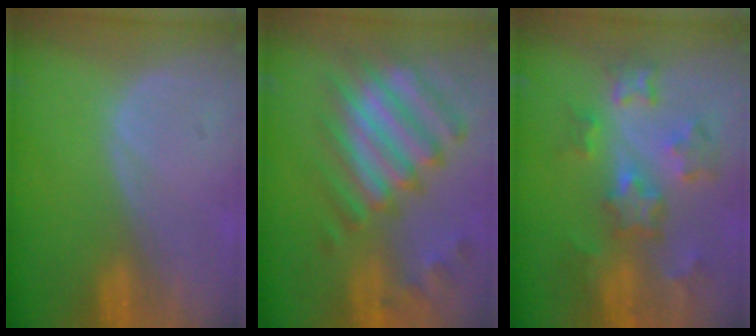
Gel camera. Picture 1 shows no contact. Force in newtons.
{"total": 12.3, "press": 10.6, "slide": 6.2}
{"total": 8.8, "press": 7.8, "slide": 3.9}